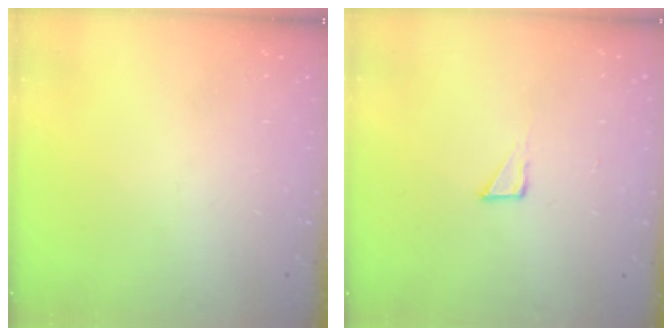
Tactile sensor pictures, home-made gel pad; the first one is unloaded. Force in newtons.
{"total": 2.6, "press": 2.6, "slide": 0.1}